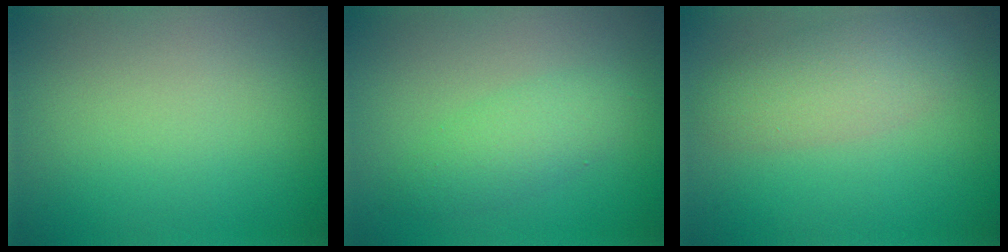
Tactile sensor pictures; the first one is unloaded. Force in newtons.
{"total": 2.5, "press": 2.5, "slide": 0.1}
{"total": 3.7, "press": 3.7, "slide": 0.0}